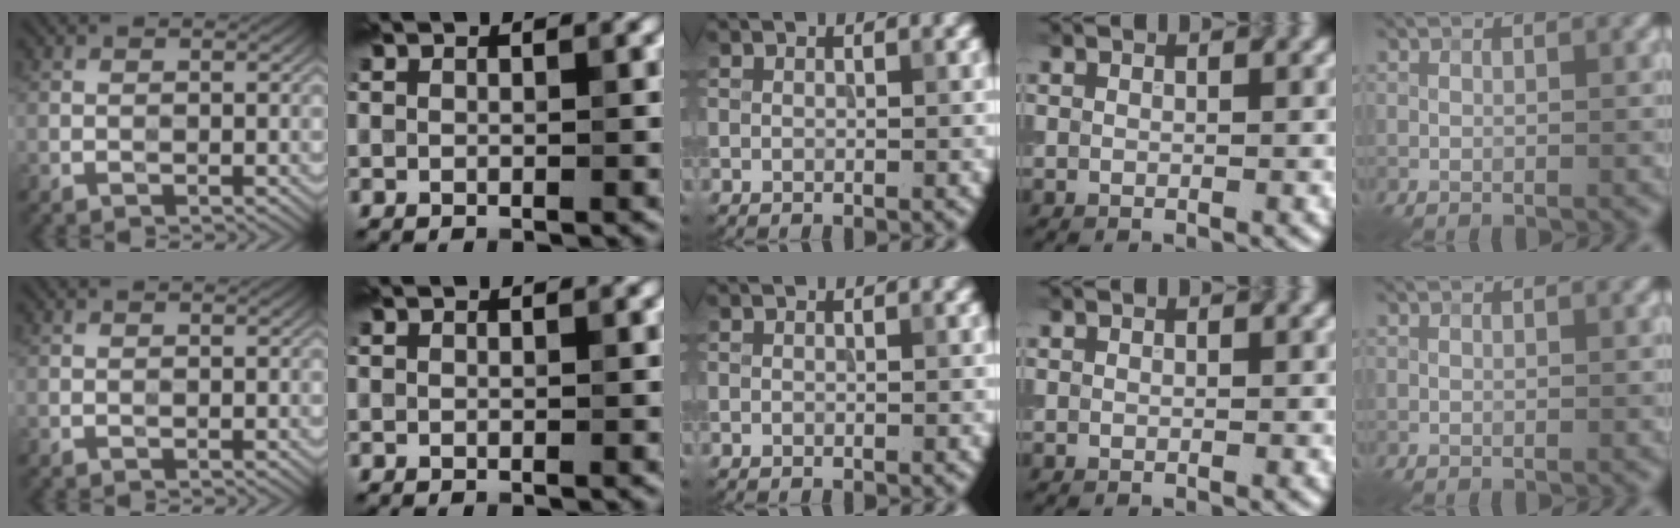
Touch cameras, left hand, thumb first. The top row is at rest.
{}